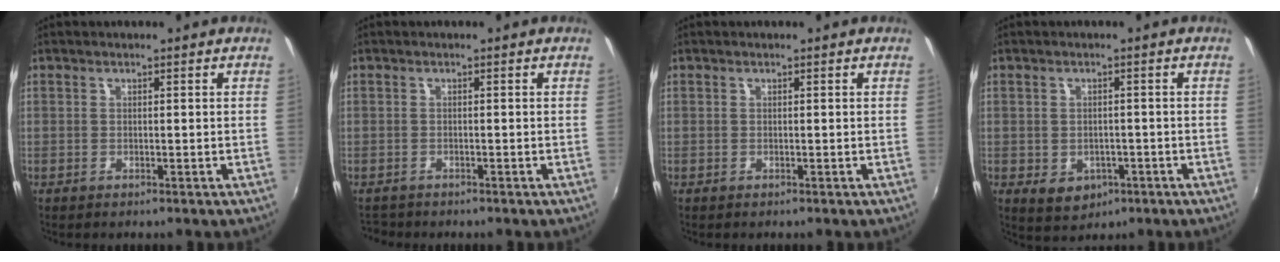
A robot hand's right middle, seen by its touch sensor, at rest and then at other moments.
{"total": 1.9, "force": [-1.8, 0.6, 0.3], "torque": [-0.010, -0.007, -0.030]}
{"total": 0.0}
{"total": 5.4, "force": [-1.9, 4.2, 2.7], "torque": [-0.057, -0.008, -0.016]}